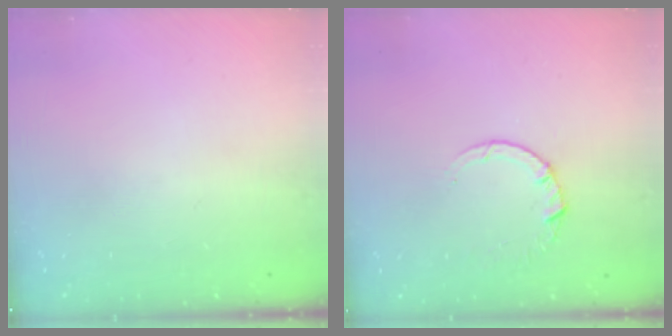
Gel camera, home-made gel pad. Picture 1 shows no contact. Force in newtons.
{"total": 3.7, "press": 3.7, "slide": 0.5}